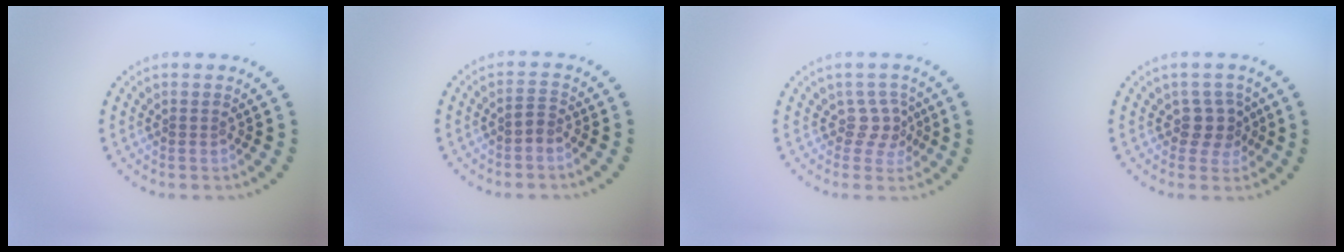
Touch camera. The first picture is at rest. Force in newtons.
{"total": 1.2, "press": 1.0, "slide": 0.7}
{"total": 2.2, "press": 1.5, "slide": 1.6}
{"total": 2.3, "press": 1.9, "slide": 1.2}